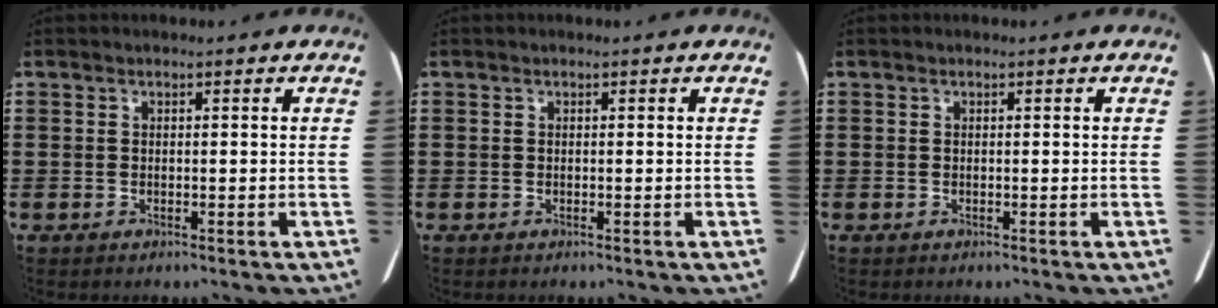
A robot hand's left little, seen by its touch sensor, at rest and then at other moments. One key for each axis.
{"total": 0.0}
{"total": 0.0}